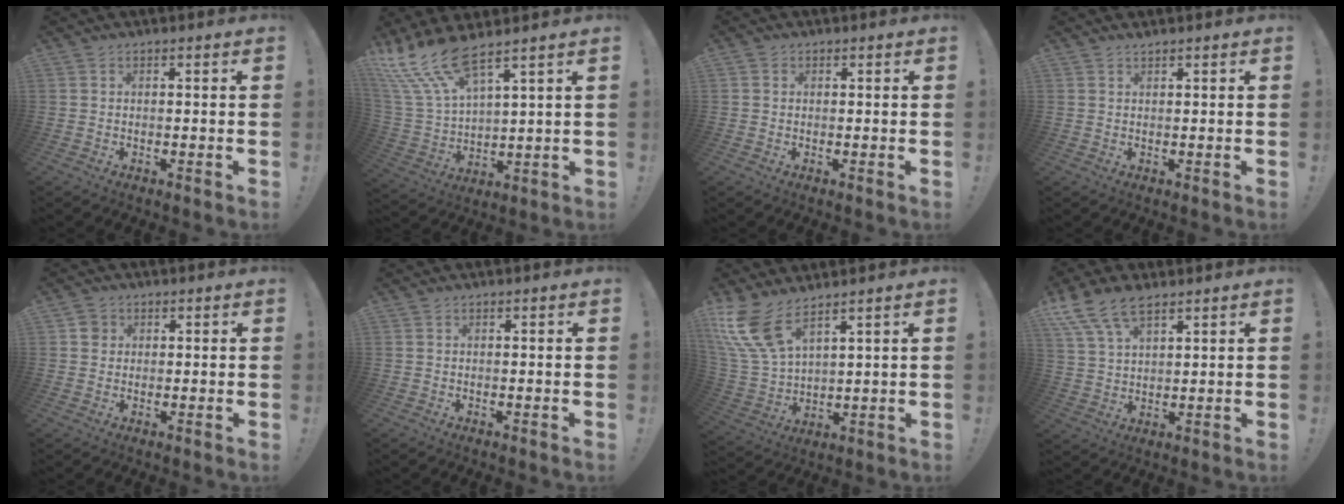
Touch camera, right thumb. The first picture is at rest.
{"total": 12.8, "force": [10.1, 3.0, 7.2], "torque": [-0.154, -0.069, 0.185]}
{"total": 0.9, "force": [0.3, 0.8, 0.1], "torque": [0.004, -0.001, 0.004]}
{"total": 0.8, "force": [0.8, -0.2, 0.2], "torque": [0.003, -0.004, 0.014]}
{"total": 3.0, "force": [0.7, 2.8, 0.9], "torque": [-0.006, 0.004, 0.012]}
{"total": 0.0}
{"total": 11.8, "force": [8.0, 4.2, 7.6], "torque": [-0.181, -0.041, 0.152]}
{"total": 9.7, "force": [6.7, 4.3, 5.6], "torque": [-0.105, -0.024, 0.129]}